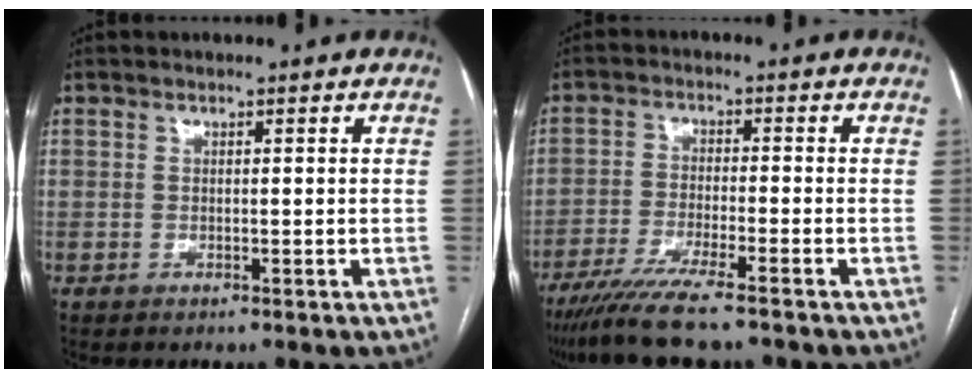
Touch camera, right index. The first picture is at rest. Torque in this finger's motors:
{"motor_torque": [1.04, -1.09, 0.50, 0.12]}